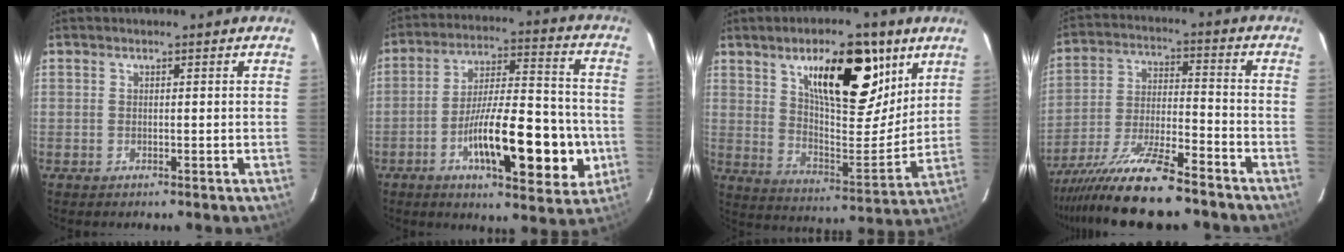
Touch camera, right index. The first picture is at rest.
{"total": 18.5, "force": [-5.5, 4.8, 17.0], "torque": [-0.268, 0.012, -0.082]}
{"total": 18.1, "force": [9.2, 6.0, 14.5], "torque": [-0.212, 0.000, 0.156]}
{"total": 14.6, "force": [-11.9, 1.5, 8.3], "torque": [-0.159, -0.016, -0.211]}